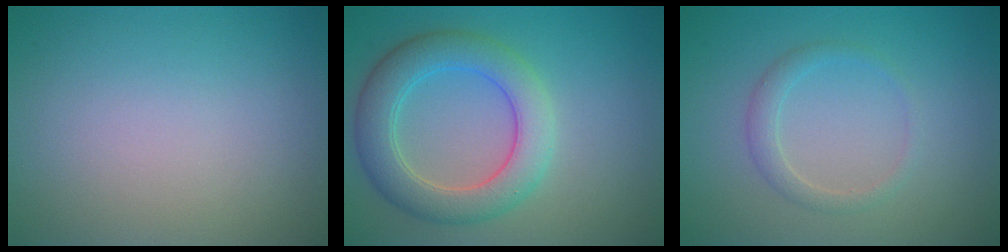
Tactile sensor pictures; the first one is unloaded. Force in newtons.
{"total": 5.7, "press": 5.7, "slide": 0.2}
{"total": 1.7, "press": 1.7, "slide": 0.2}